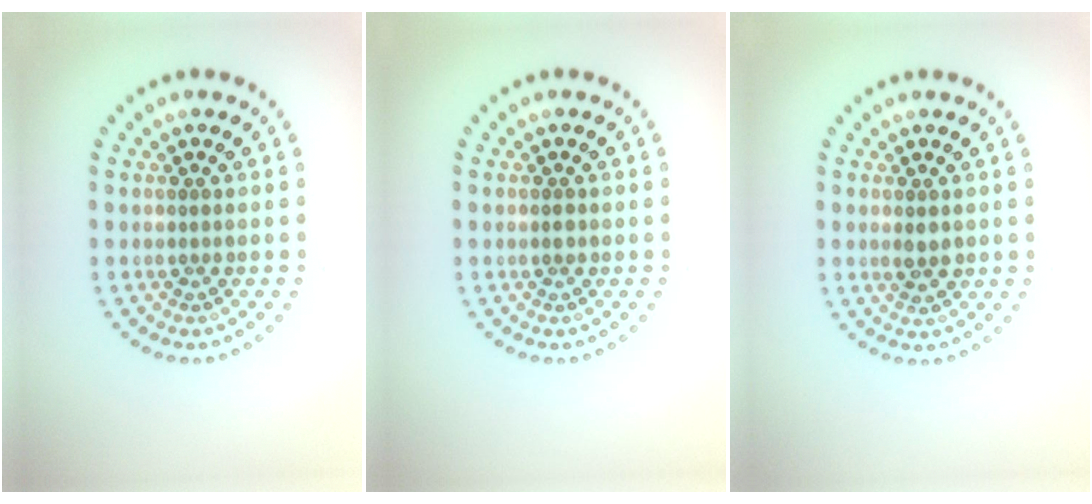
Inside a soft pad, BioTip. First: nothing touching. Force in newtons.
{"total": 0.8, "press": 0.8, "slide": 0.1}
{"total": 1.6, "press": 1.6, "slide": 0.3}